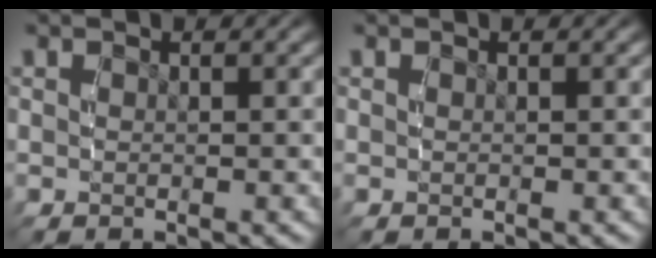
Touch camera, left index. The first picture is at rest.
{"total": 0.0}